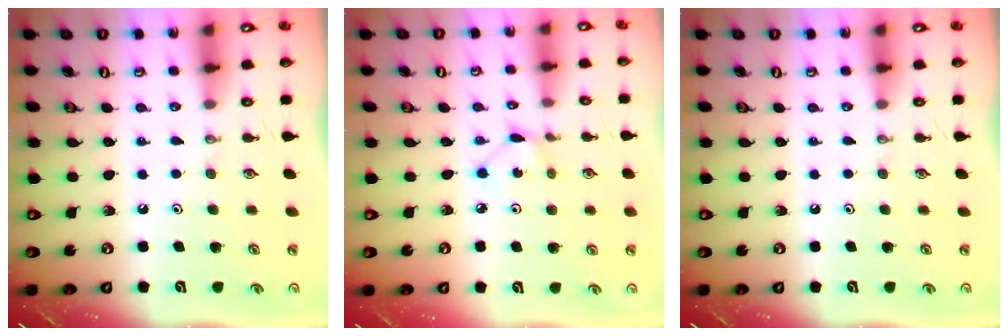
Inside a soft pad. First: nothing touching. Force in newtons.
{"total": 2.3, "press": 2.2, "slide": 0.3}
{"total": 0.0}